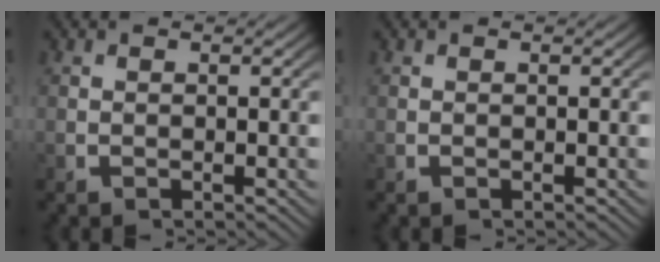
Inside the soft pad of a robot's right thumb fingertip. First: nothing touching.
{"total": 0.0}